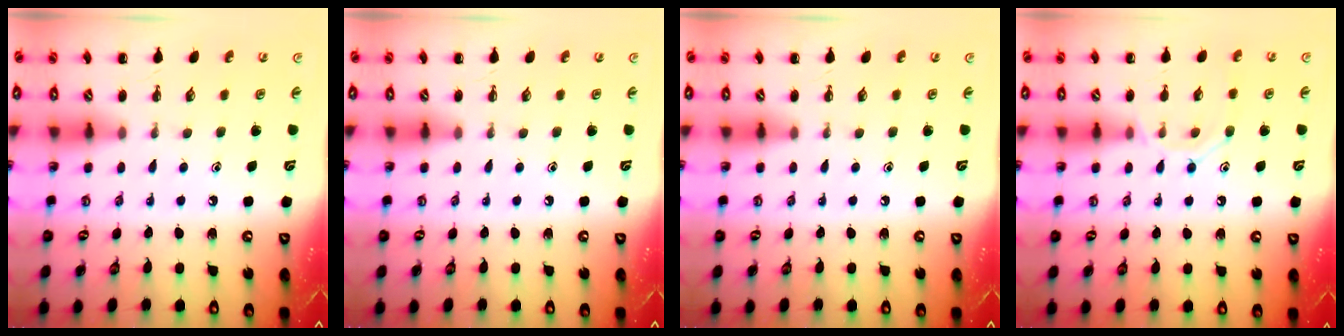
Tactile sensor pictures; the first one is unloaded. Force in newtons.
{"total": 0.0}
{"total": 0.0}
{"total": 9.8, "press": 9.7, "slide": 1.6}